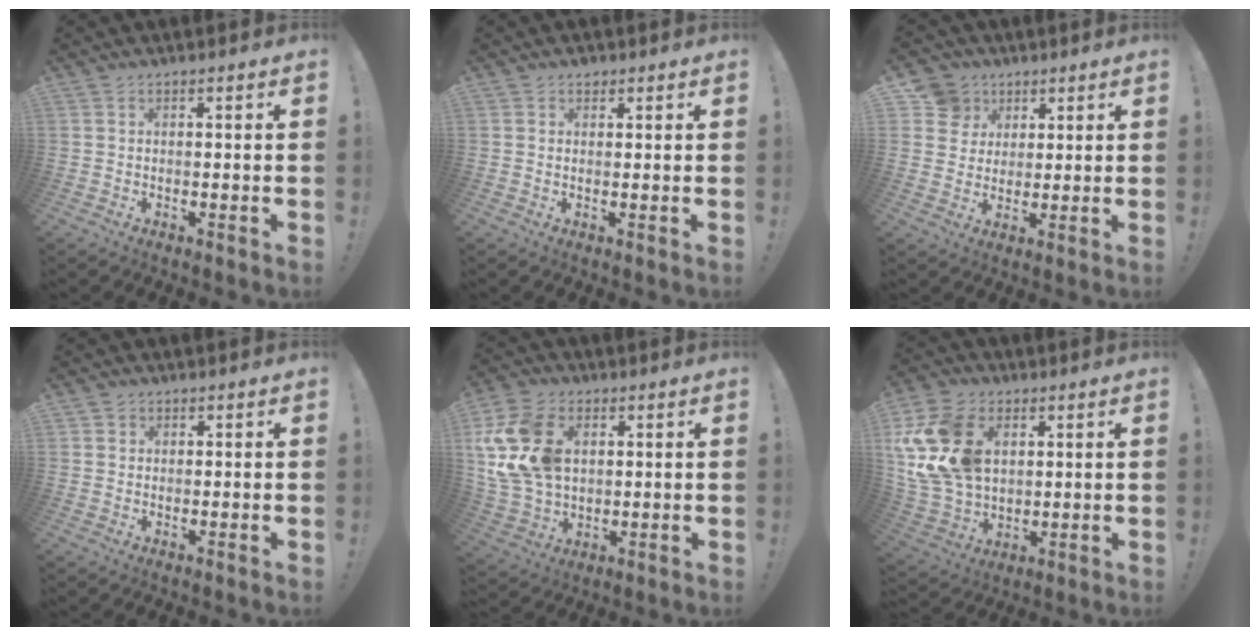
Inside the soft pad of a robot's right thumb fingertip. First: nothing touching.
{"total": 1.2, "force": [0.9, 0.7, 0.4], "torque": [0.007, -0.005, 0.013]}
{"total": 9.2, "force": [4.1, 8.0, 1.8], "torque": [-0.017, -0.027, 0.084]}
{"total": 1.5, "force": [0.8, 1.2, 0.2], "torque": [0.003, -0.002, 0.014]}
{"total": 18.2, "force": [4.3, 13.4, 11.5], "torque": [-0.214, -0.018, 0.083]}
{"total": 20.3, "force": [5.4, 15.0, 12.6], "torque": [-0.235, -0.020, 0.108]}